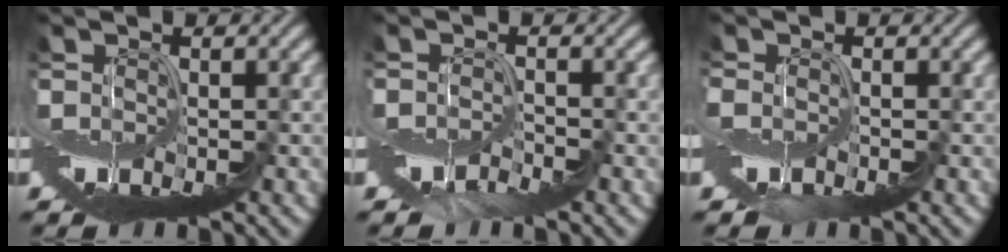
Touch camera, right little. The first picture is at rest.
{"total": 1.1, "force": [-1.0, -0.1, -0.3], "torque": [0.002, -0.003, -0.019]}
{"total": 1.1, "force": [-0.6, -0.4, -0.9], "torque": [0.015, 0.000, -0.013]}